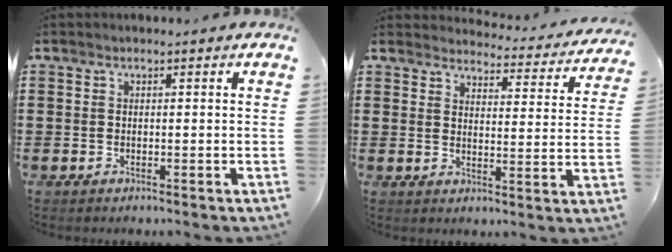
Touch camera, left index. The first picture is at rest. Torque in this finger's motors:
{"motor_torque": [0.90, -0.90, 0.32, 0.00]}